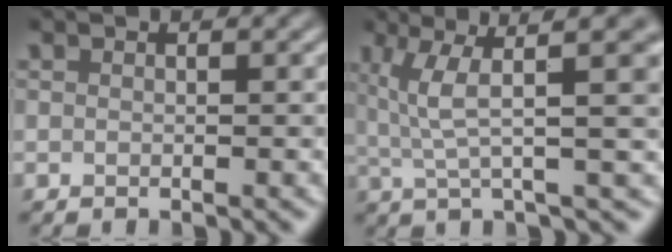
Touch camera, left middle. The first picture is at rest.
{"total": 8.1, "force": [3.2, 1.8, 7.3], "torque": [-0.125, 0.018, 0.058]}